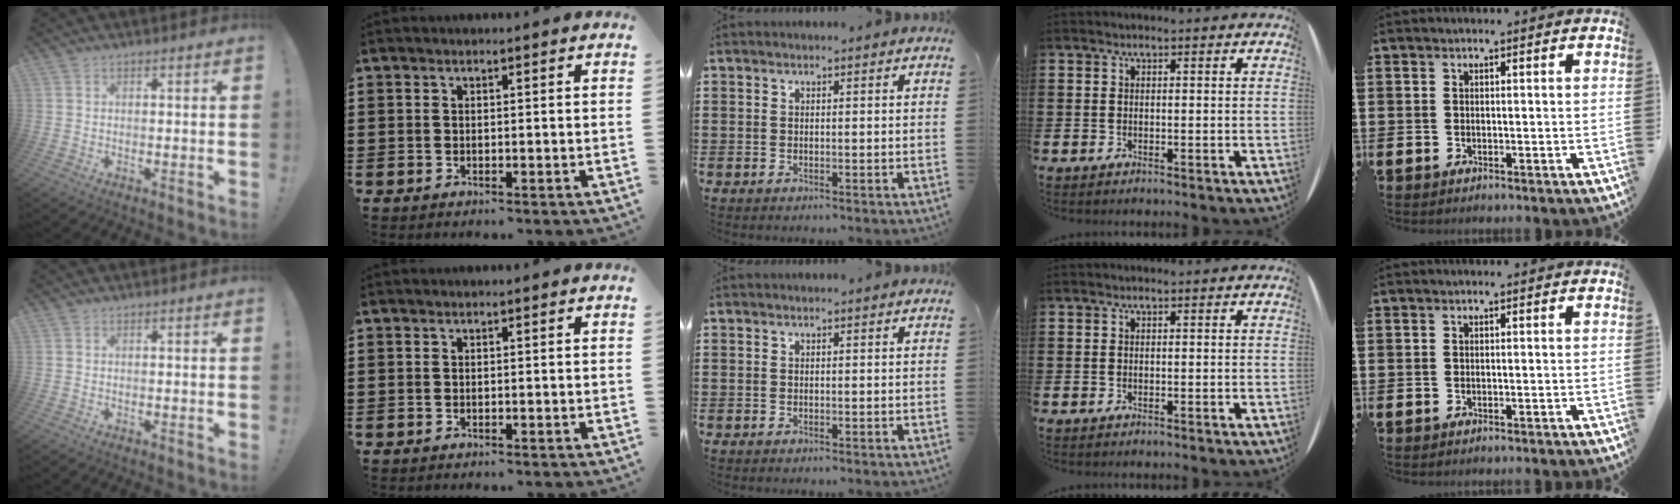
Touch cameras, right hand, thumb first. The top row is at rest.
{}